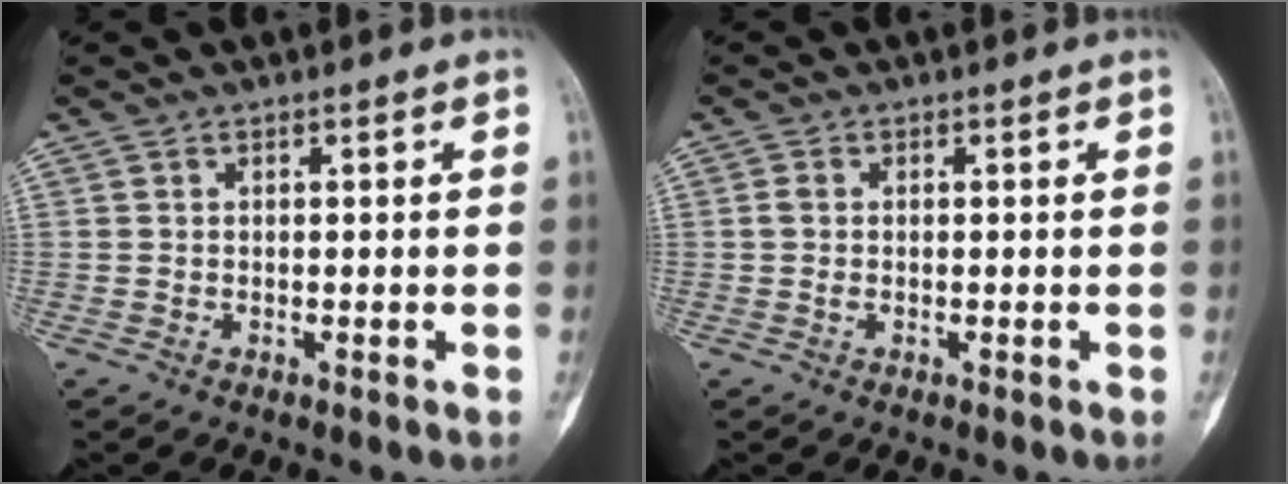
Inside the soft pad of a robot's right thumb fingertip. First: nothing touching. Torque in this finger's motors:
{"motor_torque": [0.63, 0.12, 0.30, -0.15, -0.08]}